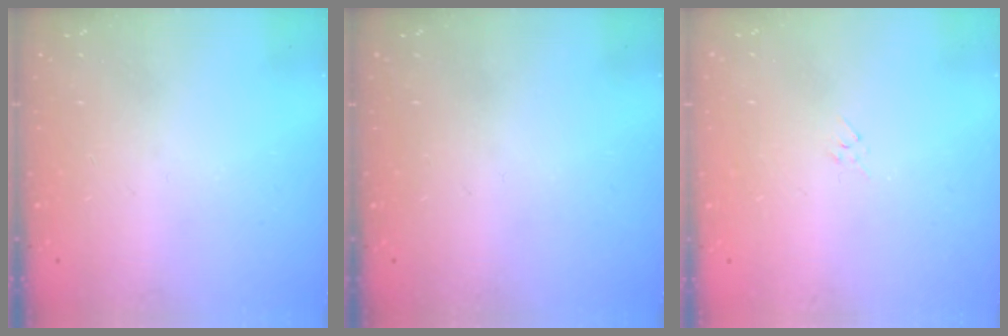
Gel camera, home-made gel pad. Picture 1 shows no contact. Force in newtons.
{"total": 0.0}
{"total": 2.9, "press": 2.9, "slide": 0.6}